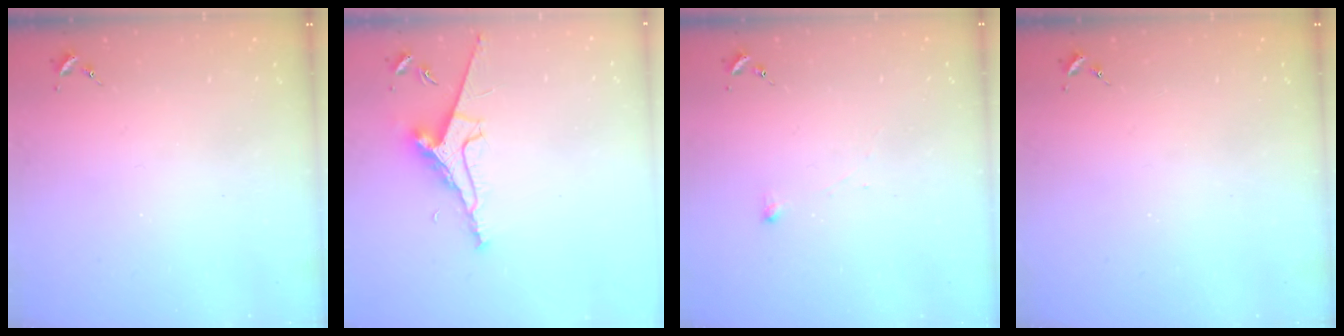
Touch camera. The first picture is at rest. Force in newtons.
{"total": 9.1, "press": 9.0, "slide": 1.2}
{"total": 2.6, "press": 2.6, "slide": 0.1}
{"total": 0.0}